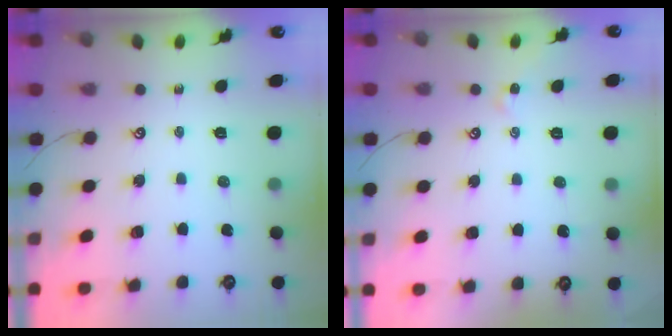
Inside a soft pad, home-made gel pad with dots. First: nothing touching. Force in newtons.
{"total": 2.1, "press": 2.0, "slide": 0.6}